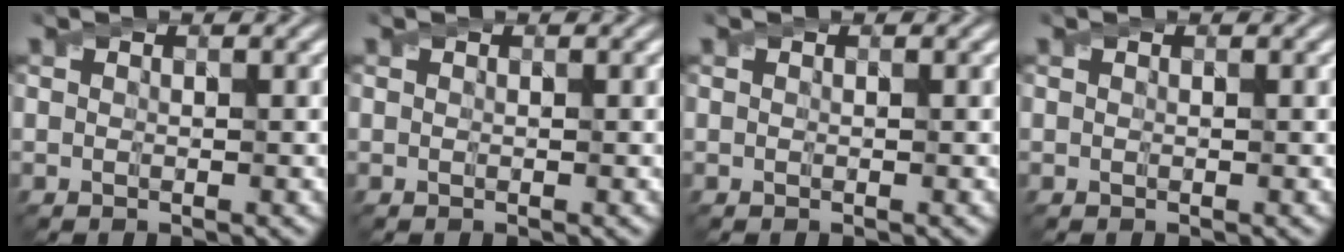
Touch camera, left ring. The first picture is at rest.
{"total": 0.0}
{"total": 0.0}
{"total": 0.0}